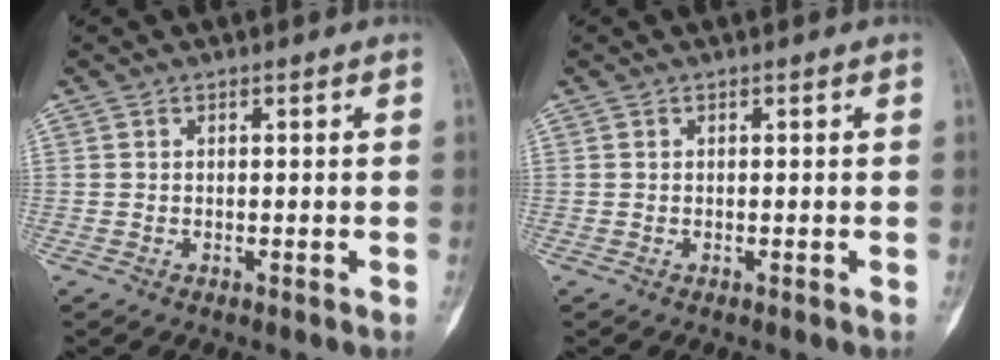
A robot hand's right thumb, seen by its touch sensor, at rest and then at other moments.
{"total": 0.0}